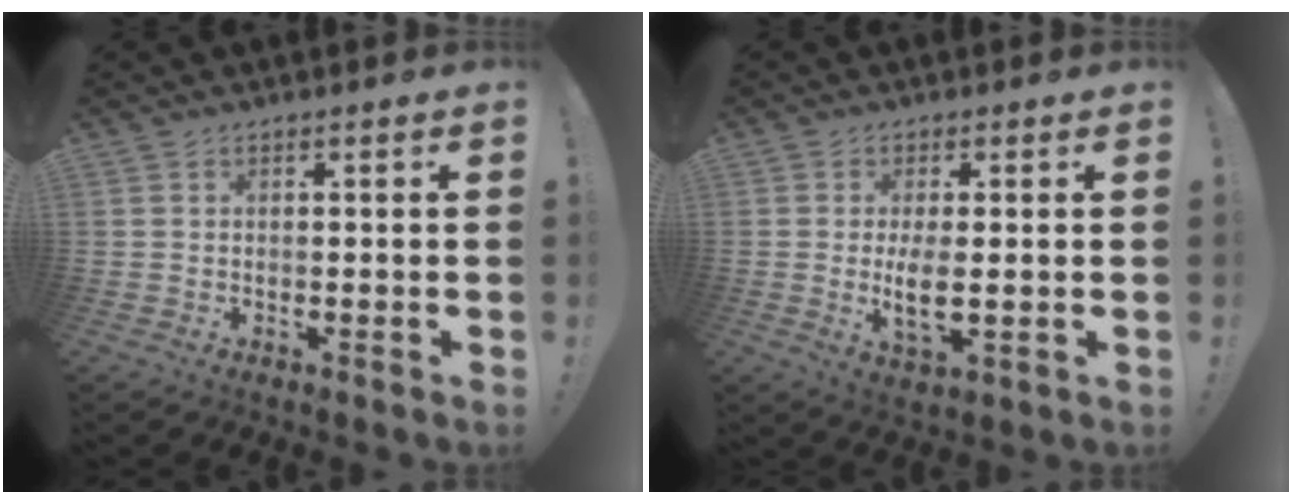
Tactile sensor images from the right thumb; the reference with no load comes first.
{"total": 6.5, "force": [0.0, 2.3, 6.1], "torque": [-0.105, -0.021, -0.003]}